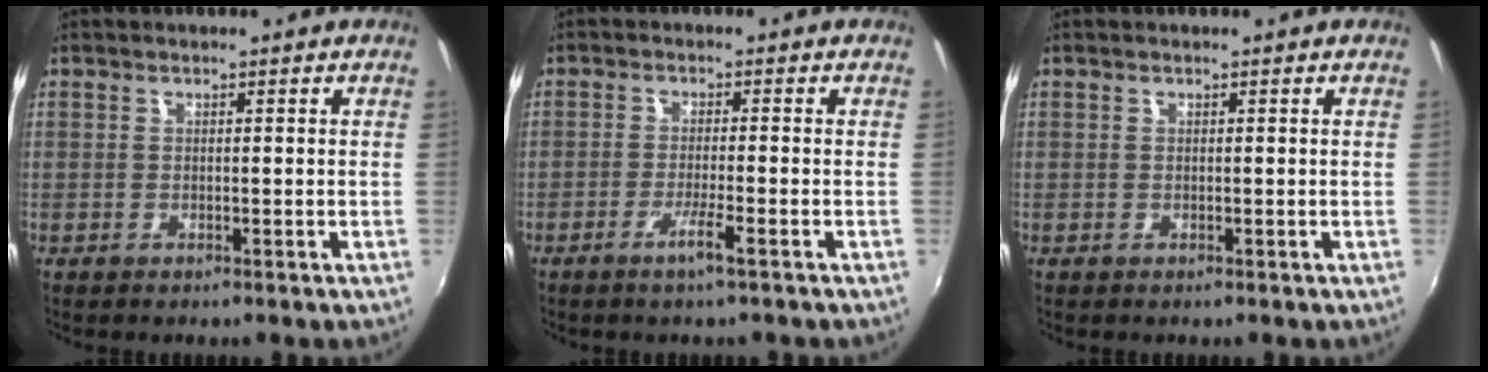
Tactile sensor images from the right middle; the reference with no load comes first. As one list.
[{"total": 3.4, "force": [-2.2, -0.3, 2.6], "torque": [-0.055, -0.008, -0.043]}, {"total": 0.0}]